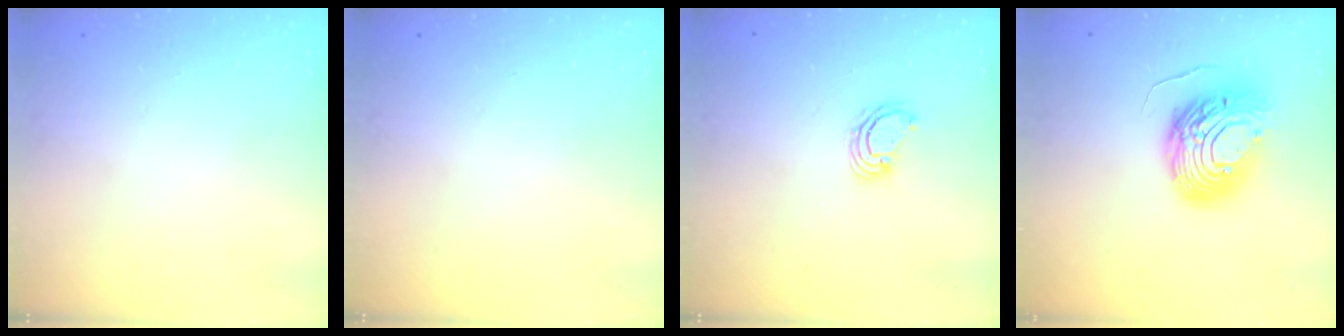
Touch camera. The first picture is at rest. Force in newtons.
{"total": 0.0}
{"total": 3.8, "press": 3.8, "slide": 0.1}
{"total": 13.5, "press": 13.4, "slide": 1.7}